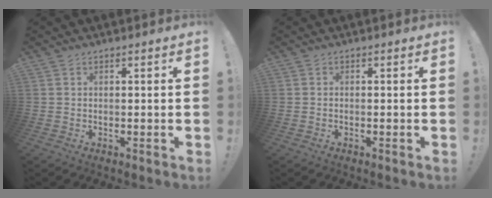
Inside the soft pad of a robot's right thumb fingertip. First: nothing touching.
{"total": 0.0}